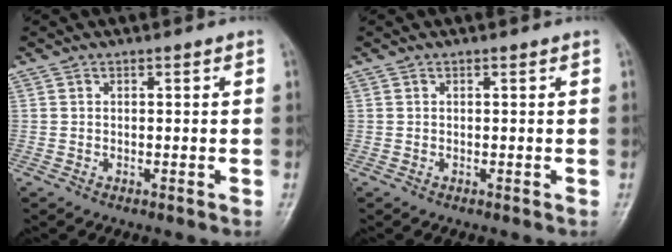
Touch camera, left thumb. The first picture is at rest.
{"total": 0.0}